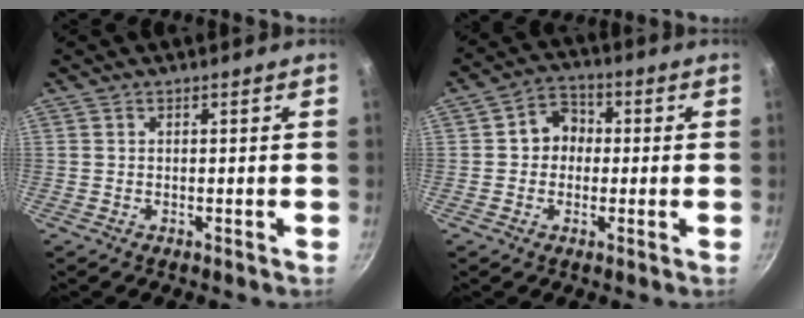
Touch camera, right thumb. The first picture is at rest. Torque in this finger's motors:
{"motor_torque": [0.02, 0.03, 0.30, 0.49, 0.02]}